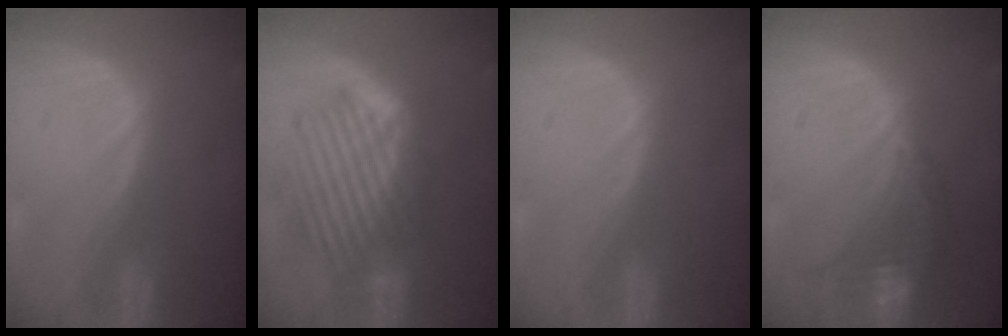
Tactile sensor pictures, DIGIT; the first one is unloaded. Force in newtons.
{"total": 9.1, "press": 8.3, "slide": 3.7}
{"total": 0.0}
{"total": 8.1, "press": 7.3, "slide": 3.5}